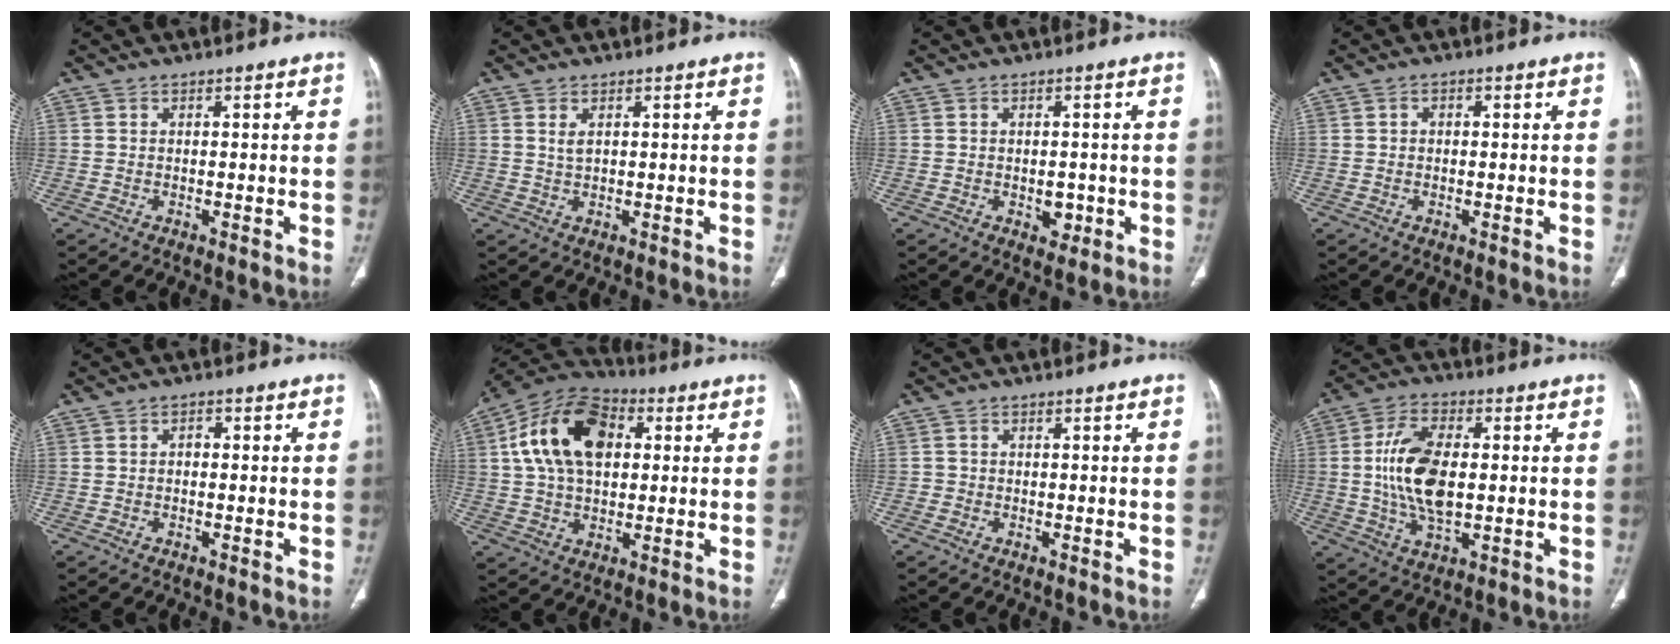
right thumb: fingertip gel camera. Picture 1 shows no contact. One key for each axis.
{"total": 1.8, "fx": 0.8, "fy": 0.8, "fz": 1.4, "tx": -0.030, "ty": -0.001, "tz": 0.021}
{"total": 3.1, "fx": -0.7, "fy": 2.2, "fz": 2.1, "tx": -0.012, "ty": 0.003, "tz": -0.002}
{"total": 1.0, "fx": 0.2, "fy": 0.7, "fz": 0.7, "tx": -0.008, "ty": 0.005, "tz": 0.002}
{"total": 1.2, "fx": 0.0, "fy": 0.9, "fz": 0.9, "tx": -0.010, "ty": 0.005, "tz": -0.004}
{"total": 17.2, "fx": 3.7, "fy": 10.9, "fz": 12.8, "tx": -0.214, "ty": 0.016, "tz": 0.058}
{"total": 0.8, "fx": -0.3, "fy": 0.8, "fz": 0.1, "tx": 0.002, "ty": 0.005, "tz": -0.007}
{"total": 13.2, "fx": 0.4, "fy": 6.9, "fz": 11.3, "tx": -0.217, "ty": 0.002, "tz": 0.009}